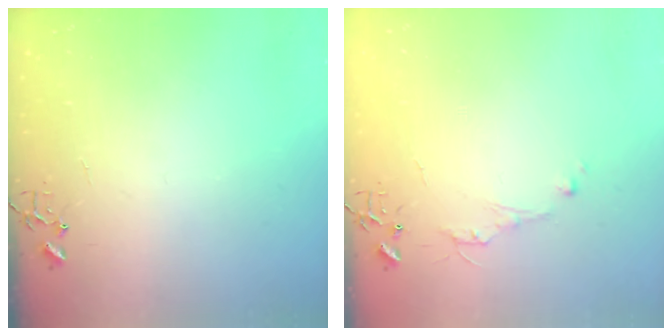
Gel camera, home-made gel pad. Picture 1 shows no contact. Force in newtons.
{"total": 5.0, "press": 5.0, "slide": 0.6}